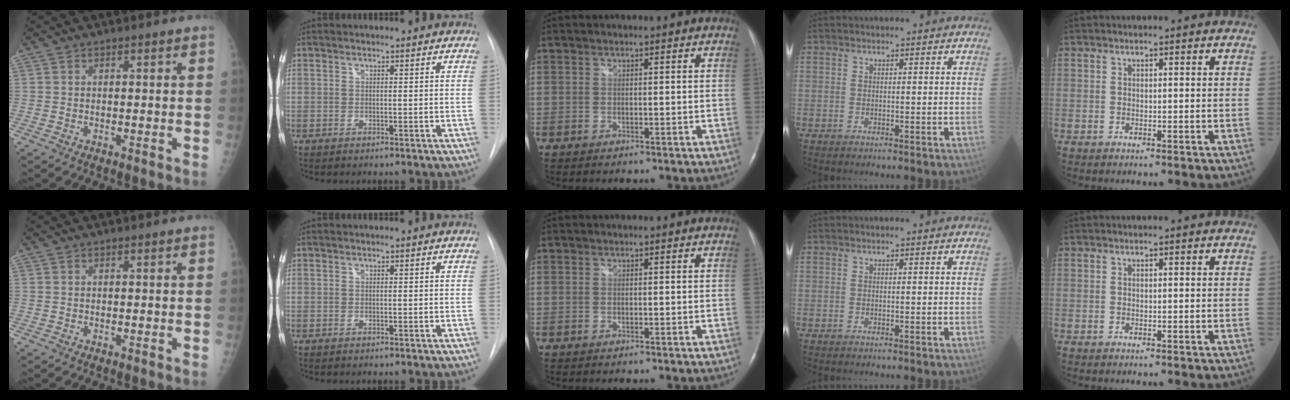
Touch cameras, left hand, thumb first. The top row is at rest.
{}